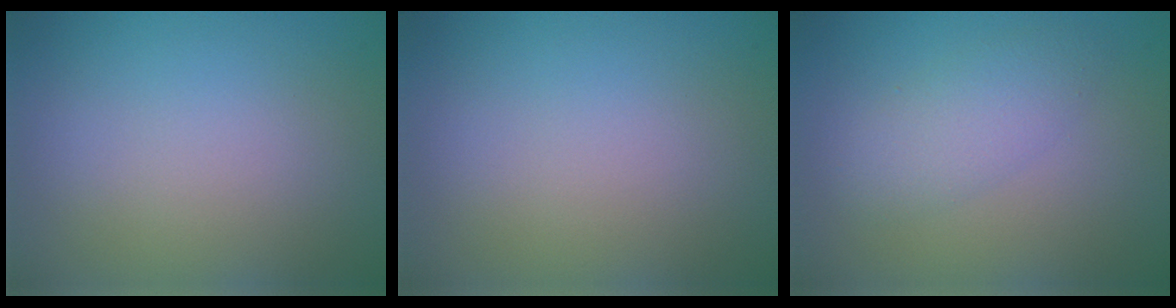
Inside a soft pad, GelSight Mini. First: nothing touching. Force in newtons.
{"total": 0.0}
{"total": 2.8, "press": 2.8, "slide": 0.1}